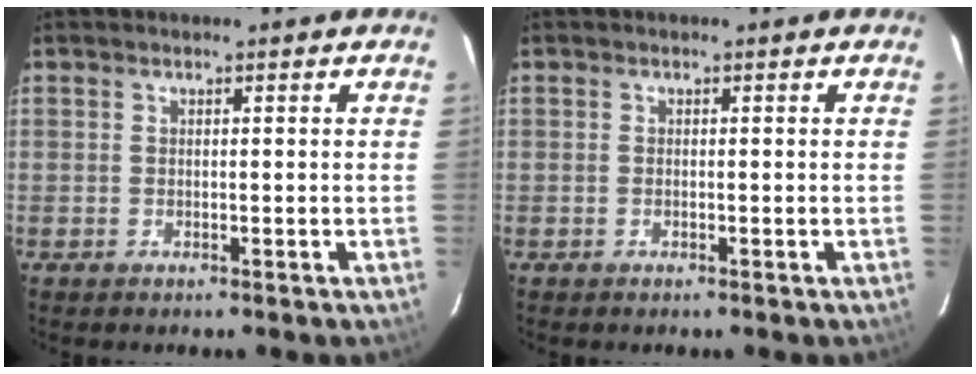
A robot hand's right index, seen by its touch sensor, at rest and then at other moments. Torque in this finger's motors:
{"motor_torque": [0.26, -0.03, 0.05, 0.01]}